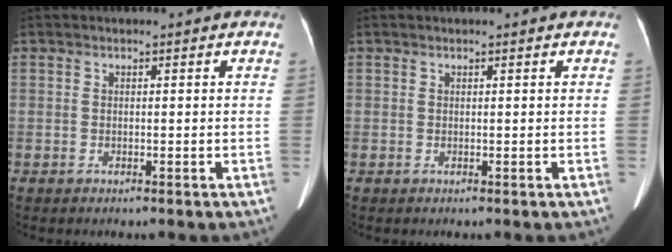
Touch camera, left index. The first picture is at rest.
{"total": 0.0}